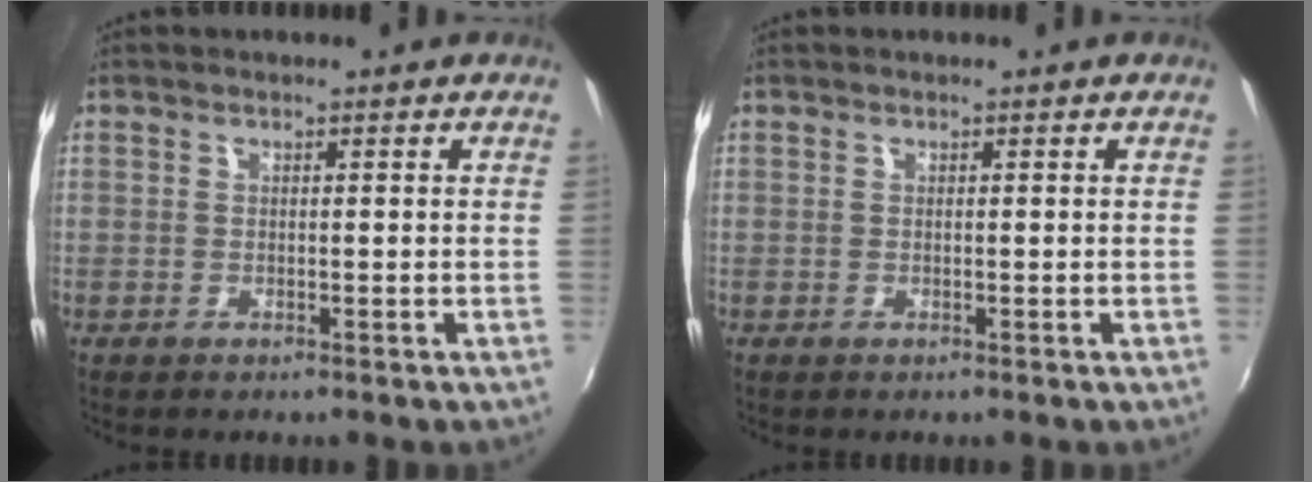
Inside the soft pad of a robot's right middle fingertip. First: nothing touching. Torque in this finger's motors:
{"motor_torque": [0.24, -0.24, 0.02, 0.01]}